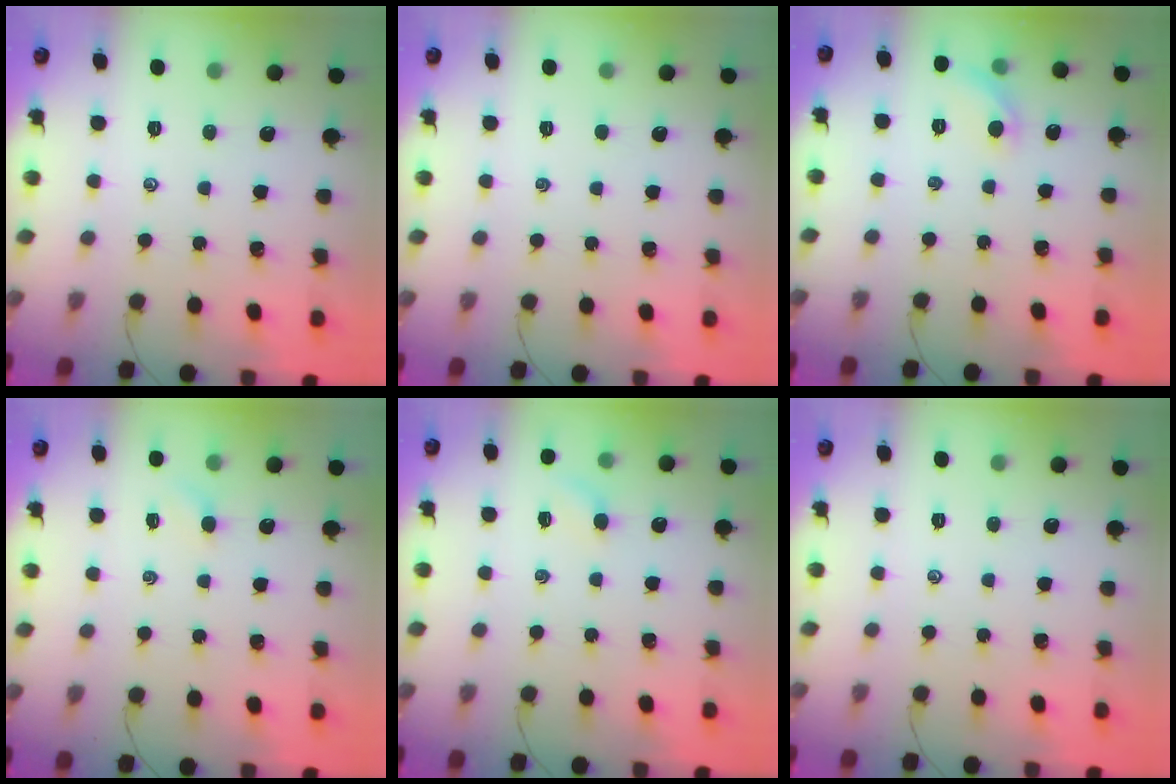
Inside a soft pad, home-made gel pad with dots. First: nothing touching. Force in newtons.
{"total": 0.0}
{"total": 6.3, "press": 6.2, "slide": 1.2}
{"total": 2.4, "press": 2.3, "slide": 0.7}
{"total": 3.6, "press": 3.4, "slide": 1.2}
{"total": 0.0}